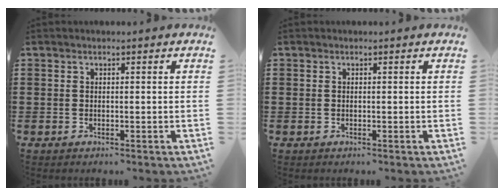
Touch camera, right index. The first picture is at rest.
{"total": 0.0}